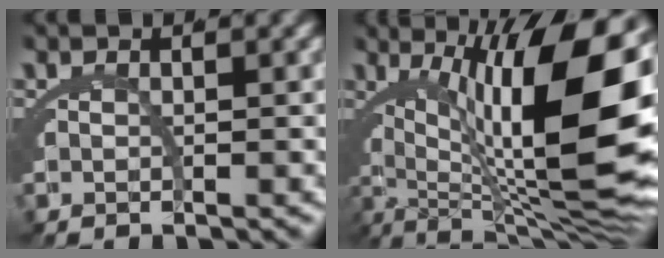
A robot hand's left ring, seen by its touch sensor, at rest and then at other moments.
{"total": 17.6, "force": [1.0, 7.3, 16.0], "torque": [-0.203, 0.002, 0.028]}